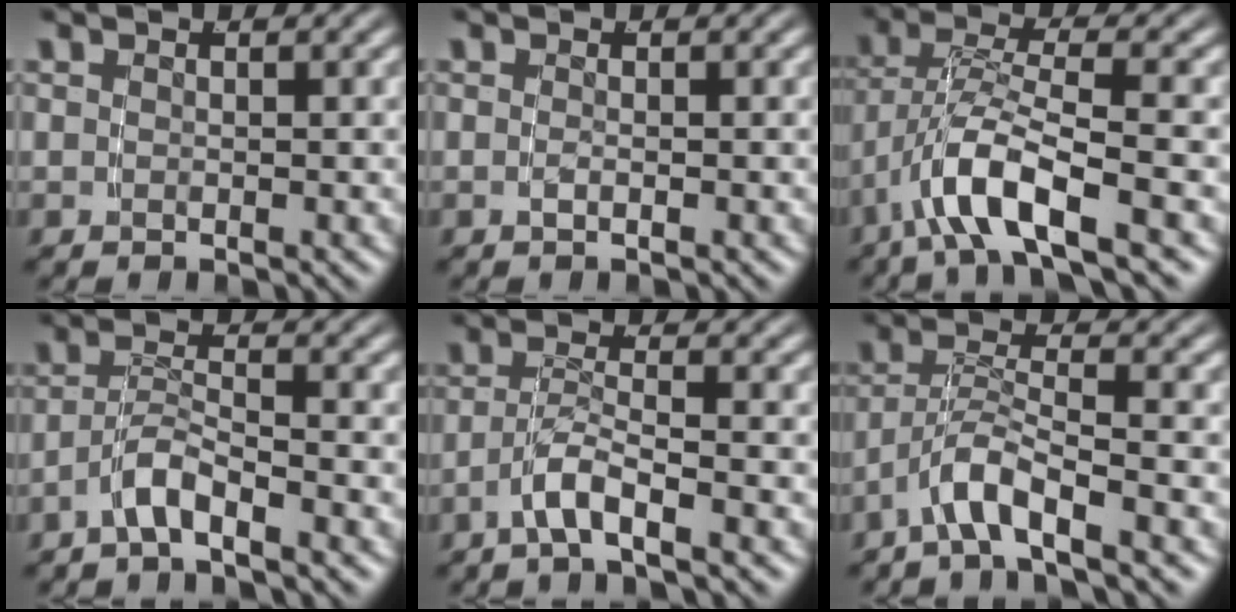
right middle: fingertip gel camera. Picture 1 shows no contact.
{"total": 0.8, "force": [-0.5, -0.6, 0.3], "torque": [-0.008, -0.003, -0.003]}
{"total": 4.9, "force": [-1.7, 1.4, 4.4], "torque": [-0.098, -0.015, -0.019]}
{"total": 3.2, "force": [-2.5, 1.0, 1.8], "torque": [-0.034, 0.000, -0.048]}
{"total": 3.1, "force": [-2.2, 0.0, 2.1], "torque": [-0.042, -0.003, -0.038]}
{"total": 3.5, "force": [-2.2, 0.6, 2.6], "torque": [-0.060, -0.008, -0.032]}